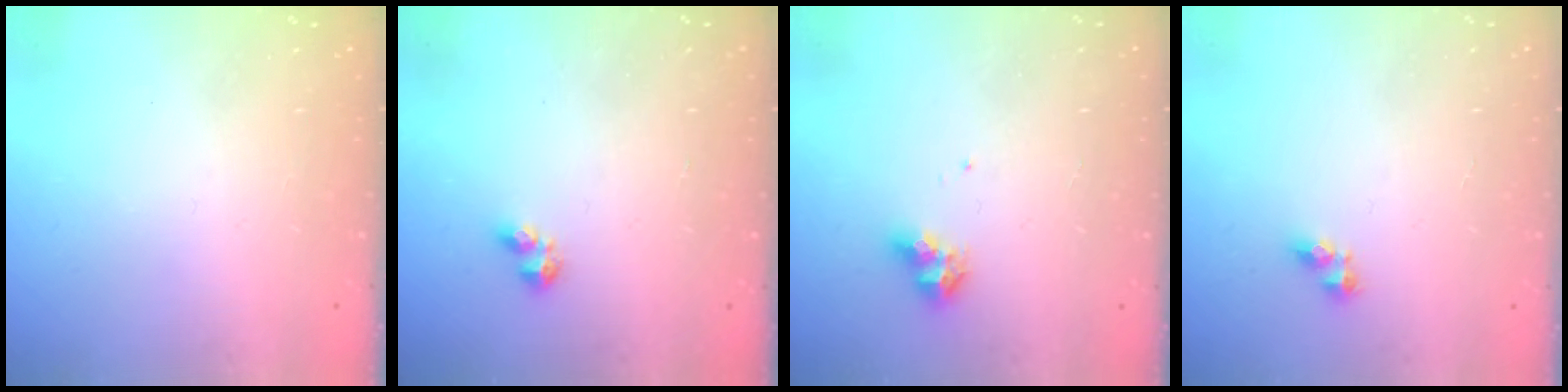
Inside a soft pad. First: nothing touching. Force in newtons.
{"total": 2.3, "press": 2.2, "slide": 0.6}
{"total": 6.1, "press": 6.1, "slide": 1.0}
{"total": 5.0, "press": 4.9, "slide": 0.6}